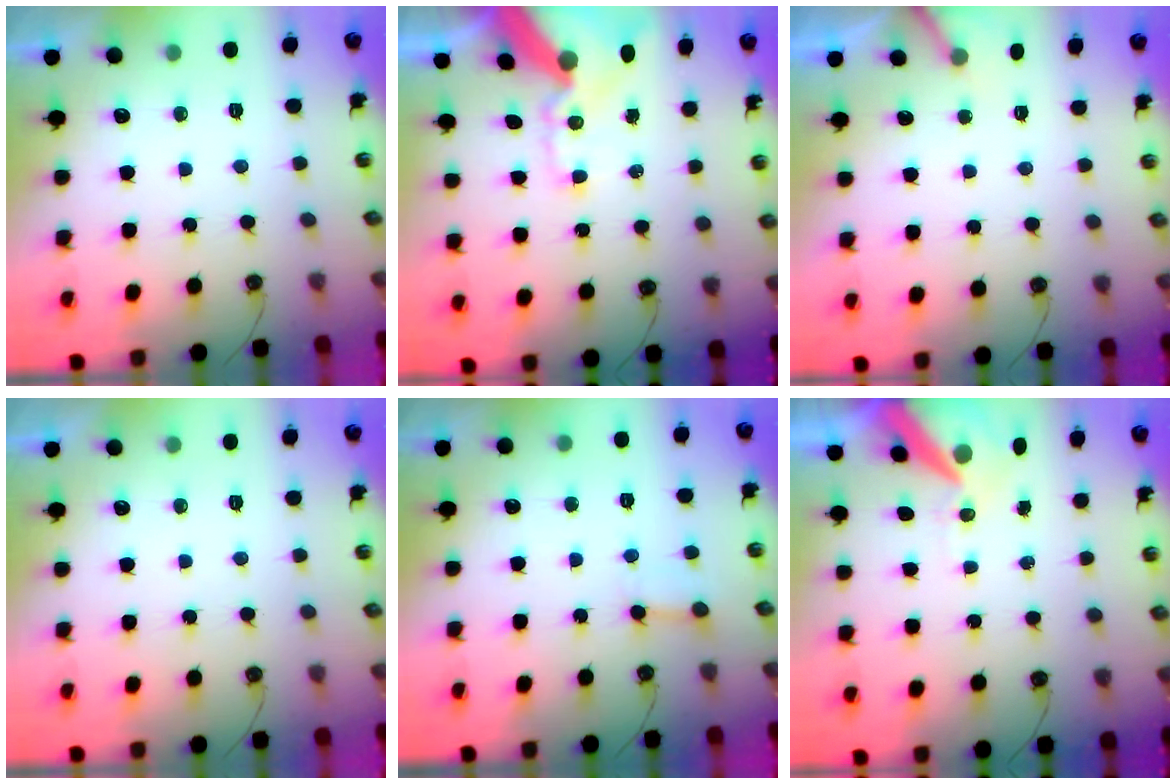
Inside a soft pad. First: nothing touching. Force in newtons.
{"total": 17.7, "press": 17.5, "slide": 2.5}
{"total": 4.2, "press": 4.2, "slide": 0.4}
{"total": 0.0}
{"total": 3.0, "press": 3.0, "slide": 0.5}
{"total": 10.4, "press": 10.3, "slide": 1.4}